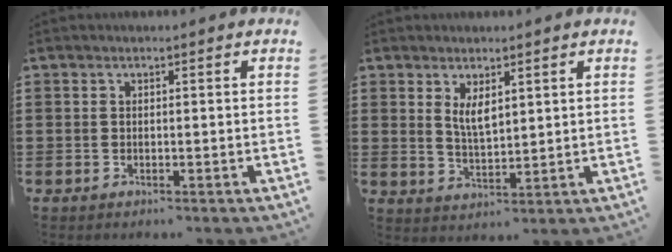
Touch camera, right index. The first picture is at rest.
{"total": 3.5, "force": [1.8, 1.4, 2.7], "torque": [-0.056, 0.002, 0.032]}